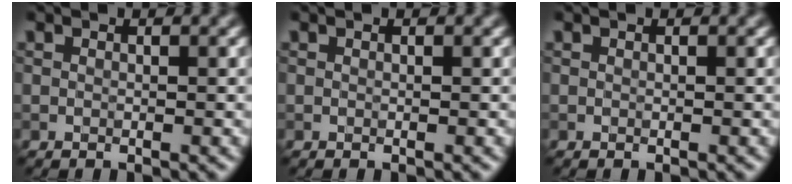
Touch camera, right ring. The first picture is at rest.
{"total": 0.0}
{"total": 0.0}